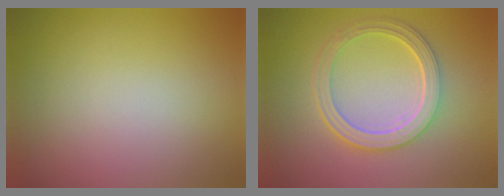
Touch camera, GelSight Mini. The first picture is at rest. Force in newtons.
{"total": 5.2, "press": 4.0, "slide": 3.3}